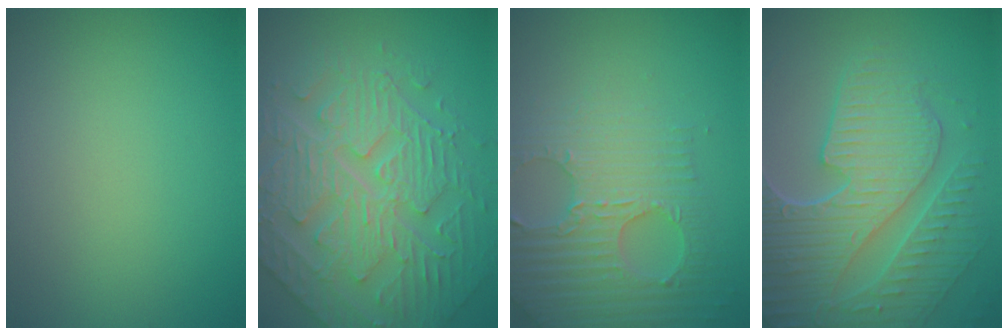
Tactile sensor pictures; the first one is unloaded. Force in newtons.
{"total": 5.5, "press": 5.2, "slide": 1.8}
{"total": 4.5, "press": 4.3, "slide": 1.1}
{"total": 9.4, "press": 6.4, "slide": 6.9}